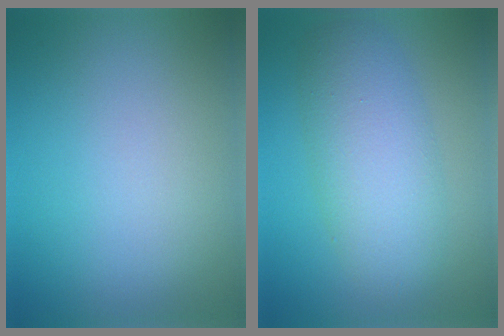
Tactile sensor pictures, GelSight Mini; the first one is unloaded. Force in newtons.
{"total": 6.0, "press": 6.0, "slide": 0.2}